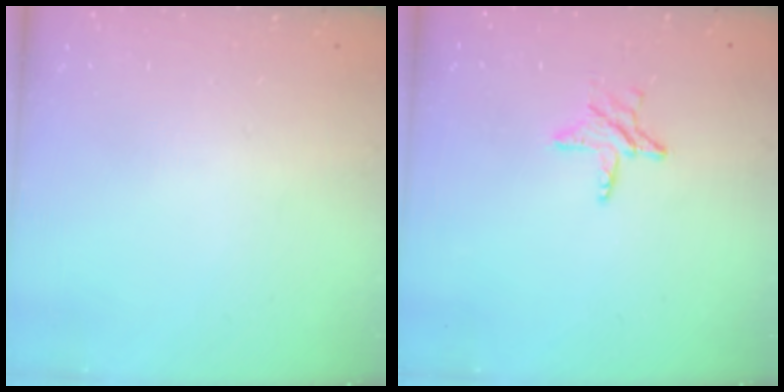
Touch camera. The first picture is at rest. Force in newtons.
{"total": 5.4, "press": 5.4, "slide": 0.4}